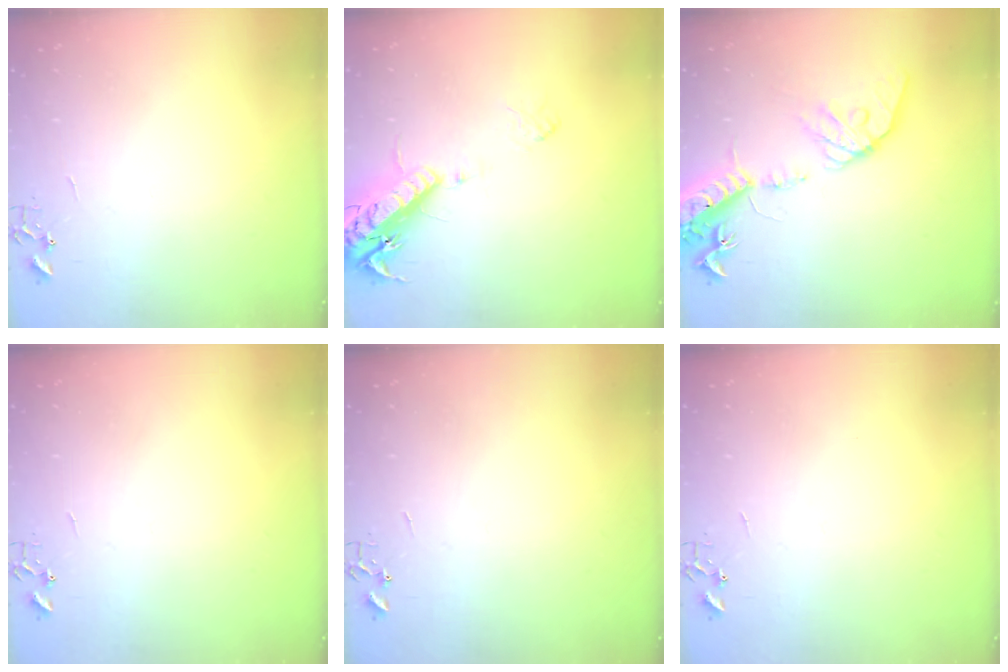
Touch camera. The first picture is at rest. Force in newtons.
{"total": 16.4, "press": 15.9, "slide": 3.8}
{"total": 18.0, "press": 17.7, "slide": 3.3}
{"total": 0.0}
{"total": 0.0}
{"total": 0.0}